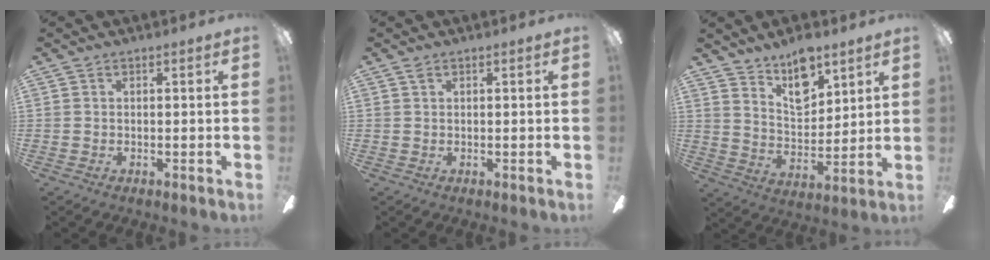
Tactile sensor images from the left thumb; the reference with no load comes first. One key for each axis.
{"total": 0.7, "fx": 0.5, "fy": 0.3, "fz": 0.5, "tx": -0.010, "ty": 0.004, "tz": 0.008}
{"total": 11.3, "fx": 8.6, "fy": 5.0, "fz": 5.2, "tx": -0.078, "ty": -0.051, "tz": 0.157}